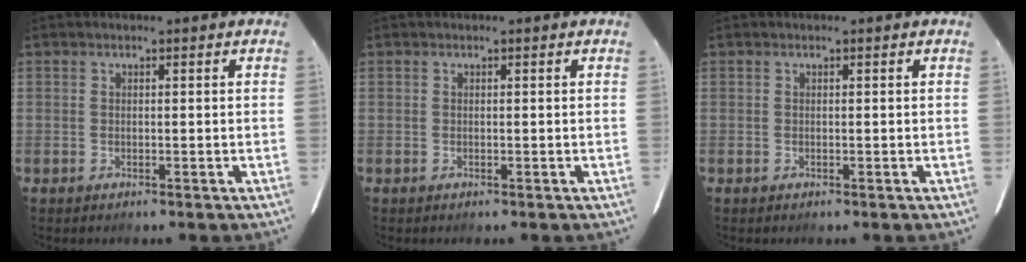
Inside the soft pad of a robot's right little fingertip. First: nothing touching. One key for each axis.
{"total": 0.0}
{"total": 0.0}